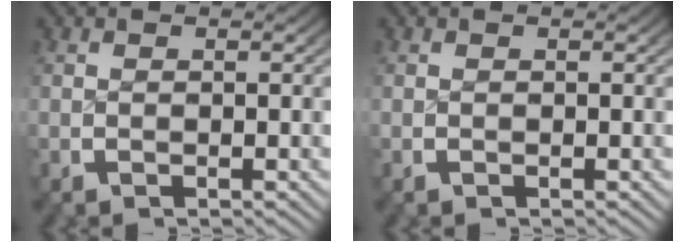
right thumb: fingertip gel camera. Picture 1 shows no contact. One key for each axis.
{"total": 0.0}